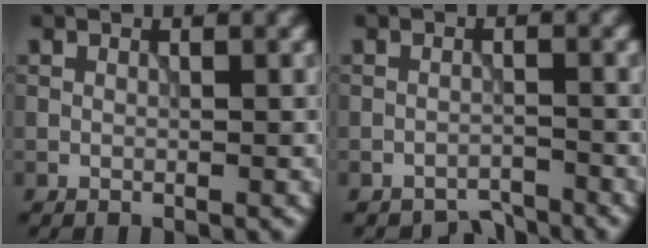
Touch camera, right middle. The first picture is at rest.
{"total": 2.0, "force": [-2.0, 0.3, -0.1], "torque": [0.008, 0.001, -0.037]}